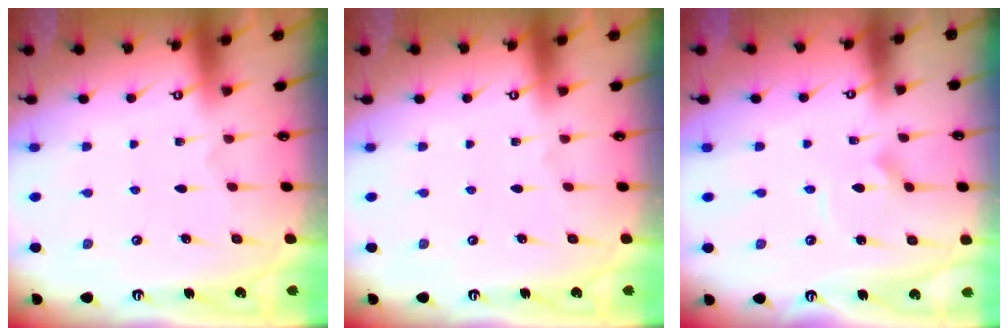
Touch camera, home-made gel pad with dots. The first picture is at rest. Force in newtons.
{"total": 0.0}
{"total": 2.5, "press": 2.5, "slide": 0.2}